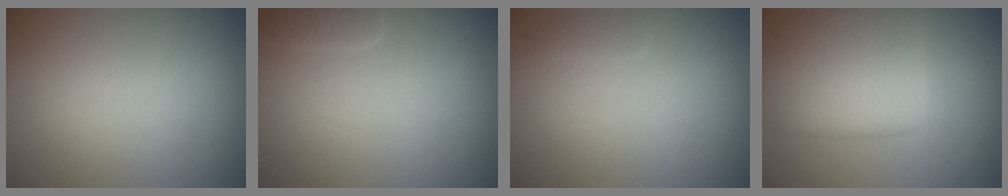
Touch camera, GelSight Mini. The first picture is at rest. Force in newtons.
{"total": 1.0, "press": 1.0, "slide": 0.1}
{"total": 0.6, "press": 0.6, "slide": 0.0}
{"total": 5.7, "press": 5.7, "slide": 0.2}